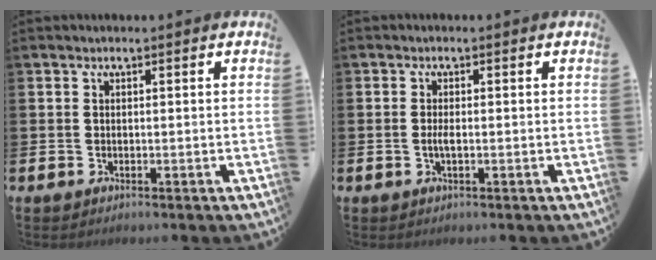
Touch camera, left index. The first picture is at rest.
{"total": 1.4, "force": [-0.3, 0.4, 1.3], "torque": [-0.029, 0.002, -0.004]}